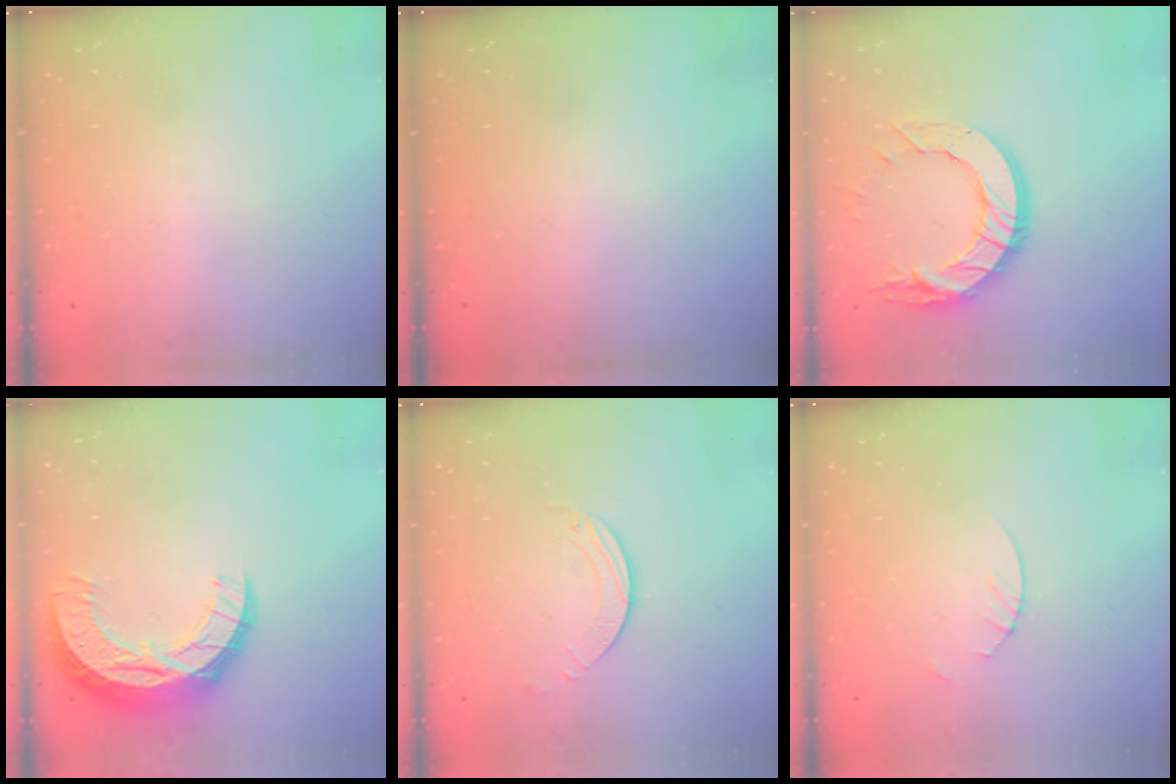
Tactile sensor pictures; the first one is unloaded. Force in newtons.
{"total": 0.0}
{"total": 15.4, "press": 15.3, "slide": 1.5}
{"total": 13.7, "press": 13.7, "slide": 0.9}
{"total": 2.0, "press": 2.0, "slide": 0.2}
{"total": 1.9, "press": 1.9, "slide": 0.2}